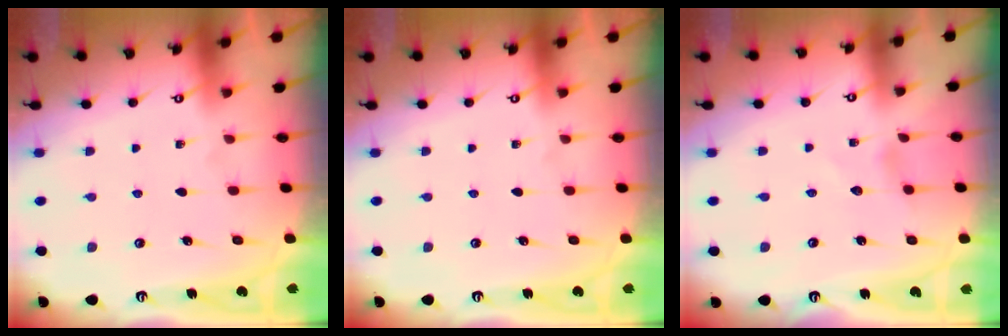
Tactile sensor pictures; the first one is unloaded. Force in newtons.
{"total": 0.0}
{"total": 0.0}